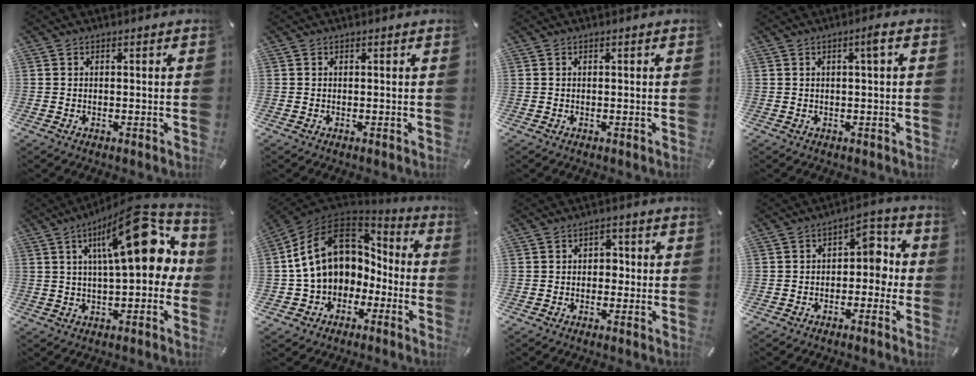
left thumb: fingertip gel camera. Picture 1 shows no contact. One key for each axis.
{"total": 0.0}
{"total": 0.0}
{"total": 2.9, "fx": 0.5, "fy": 0.3, "fz": 2.8, "tx": -0.046, "ty": 0.001, "tz": 0.004}
{"total": 20.1, "fx": 5.8, "fy": 7.8, "fz": 17.5, "tx": -0.247, "ty": -0.026, "tz": 0.087}
{"total": 16.9, "fx": 2.2, "fy": 13.7, "fz": 9.8, "tx": -0.196, "ty": 0.006, "tz": 0.042}
{"total": 2.8, "fx": -0.6, "fy": 2.2, "fz": 1.6, "tx": -0.017, "ty": 0.003, "tz": -0.019}
{"total": 6.3, "fx": -1.0, "fy": 4.5, "fz": 4.2, "tx": -0.050, "ty": 0.004, "tz": -0.031}